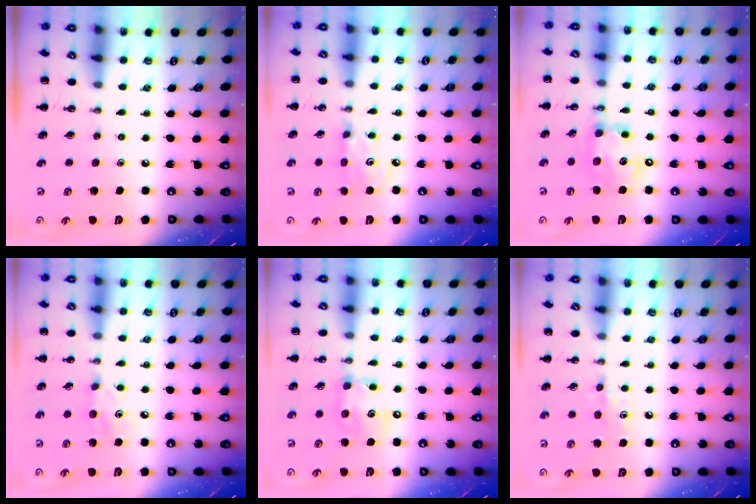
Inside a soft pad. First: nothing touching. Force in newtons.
{"total": 3.5, "press": 3.4, "slide": 0.9}
{"total": 11.9, "press": 11.8, "slide": 1.6}
{"total": 3.7, "press": 3.6, "slide": 0.9}
{"total": 8.9, "press": 8.8, "slide": 1.0}
{"total": 5.4, "press": 5.1, "slide": 1.8}